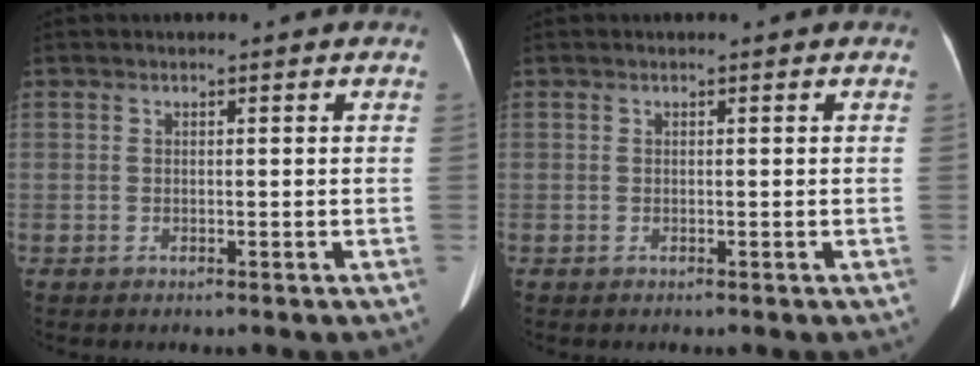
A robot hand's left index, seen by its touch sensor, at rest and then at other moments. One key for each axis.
{"total": 0.0}